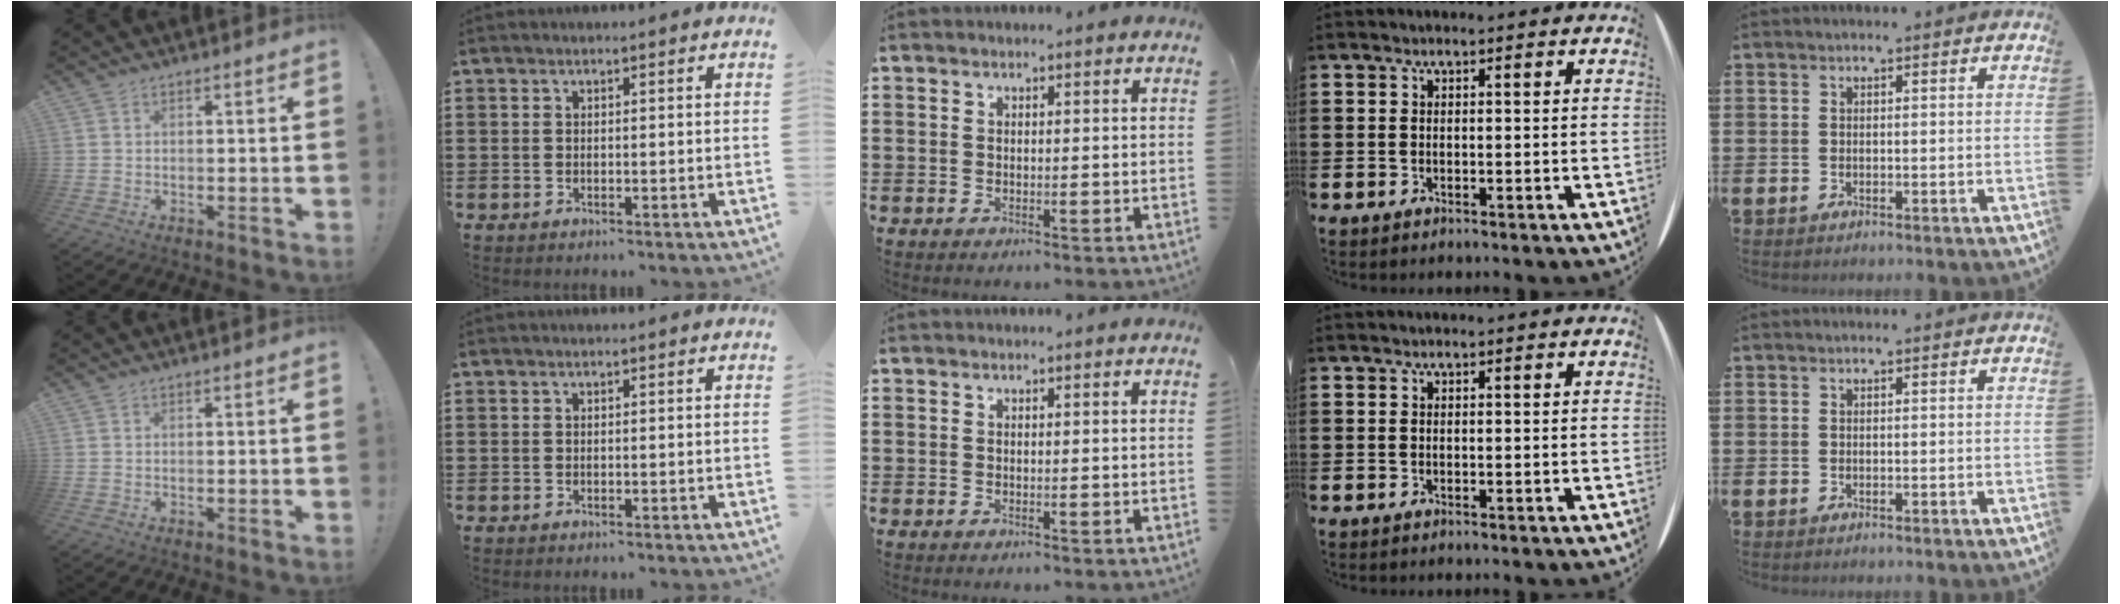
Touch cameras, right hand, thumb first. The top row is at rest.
{}